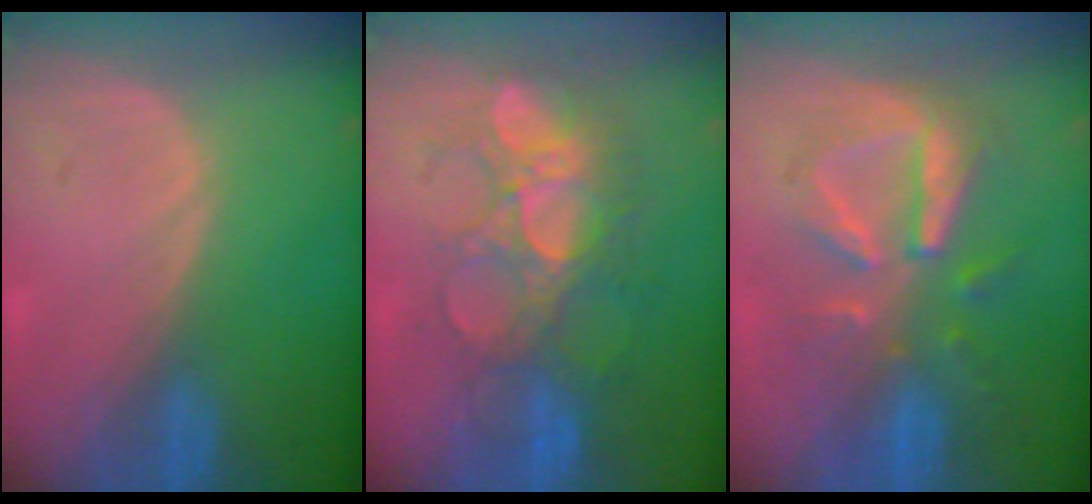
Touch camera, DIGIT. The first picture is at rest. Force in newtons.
{"total": 9.1, "press": 8.9, "slide": 1.9}
{"total": 8.0, "press": 8.0, "slide": 0.1}